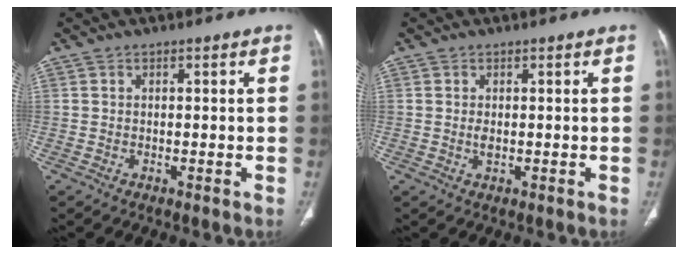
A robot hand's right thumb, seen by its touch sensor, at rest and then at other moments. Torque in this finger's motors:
{"motor_torque": [0.94, 1.08, 0.40, -0.21, 0.08]}